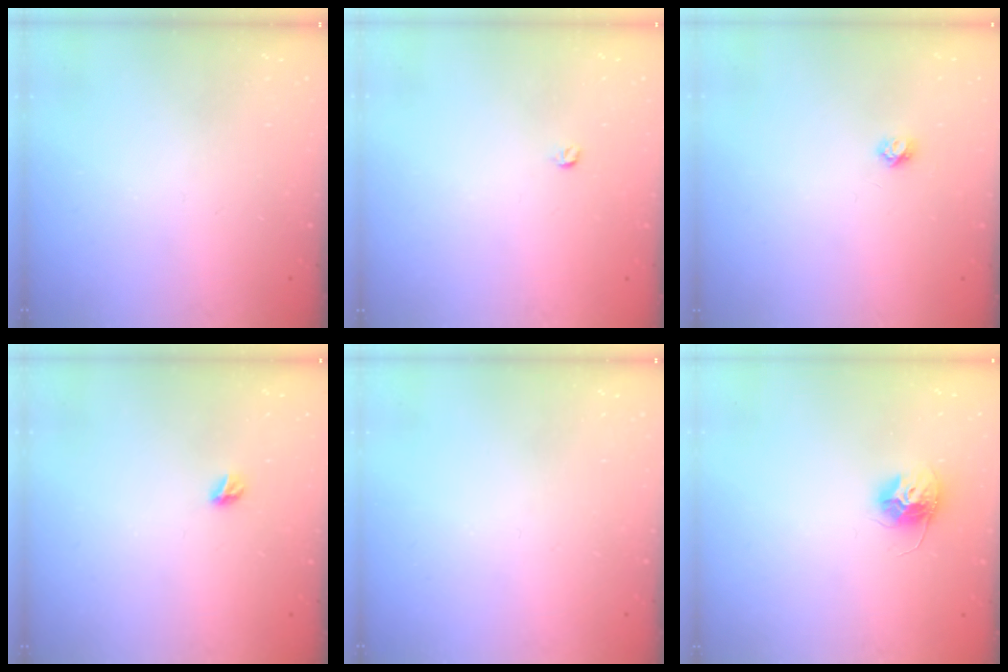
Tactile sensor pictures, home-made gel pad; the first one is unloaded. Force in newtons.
{"total": 3.0, "press": 2.9, "slide": 0.4}
{"total": 3.7, "press": 3.7, "slide": 0.4}
{"total": 5.1, "press": 5.1, "slide": 0.5}
{"total": 0.0}
{"total": 10.7, "press": 10.7, "slide": 0.7}